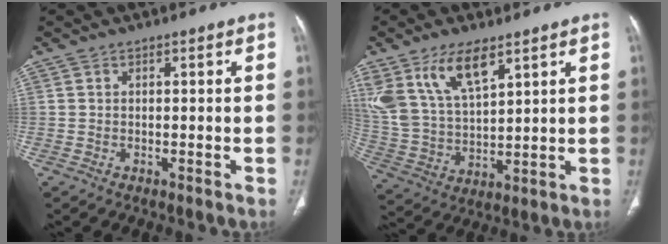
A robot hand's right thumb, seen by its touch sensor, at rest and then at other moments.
{"total": 14.0, "force": [8.2, 6.2, 9.5], "torque": [-0.178, -0.026, 0.171]}